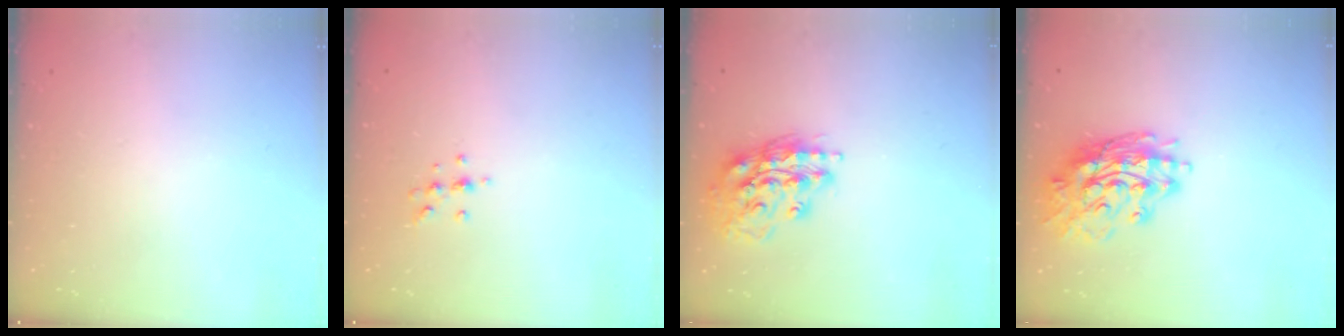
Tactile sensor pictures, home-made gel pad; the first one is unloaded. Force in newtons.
{"total": 6.0, "press": 5.6, "slide": 2.0}
{"total": 15.9, "press": 15.7, "slide": 2.2}
{"total": 16.9, "press": 16.8, "slide": 1.2}